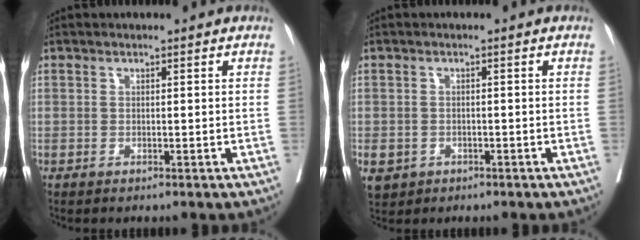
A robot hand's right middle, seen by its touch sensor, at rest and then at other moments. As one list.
[{"total": 6.2, "force": [-2.6, 5.3, 1.8], "torque": [-0.052, -0.001, -0.033]}]